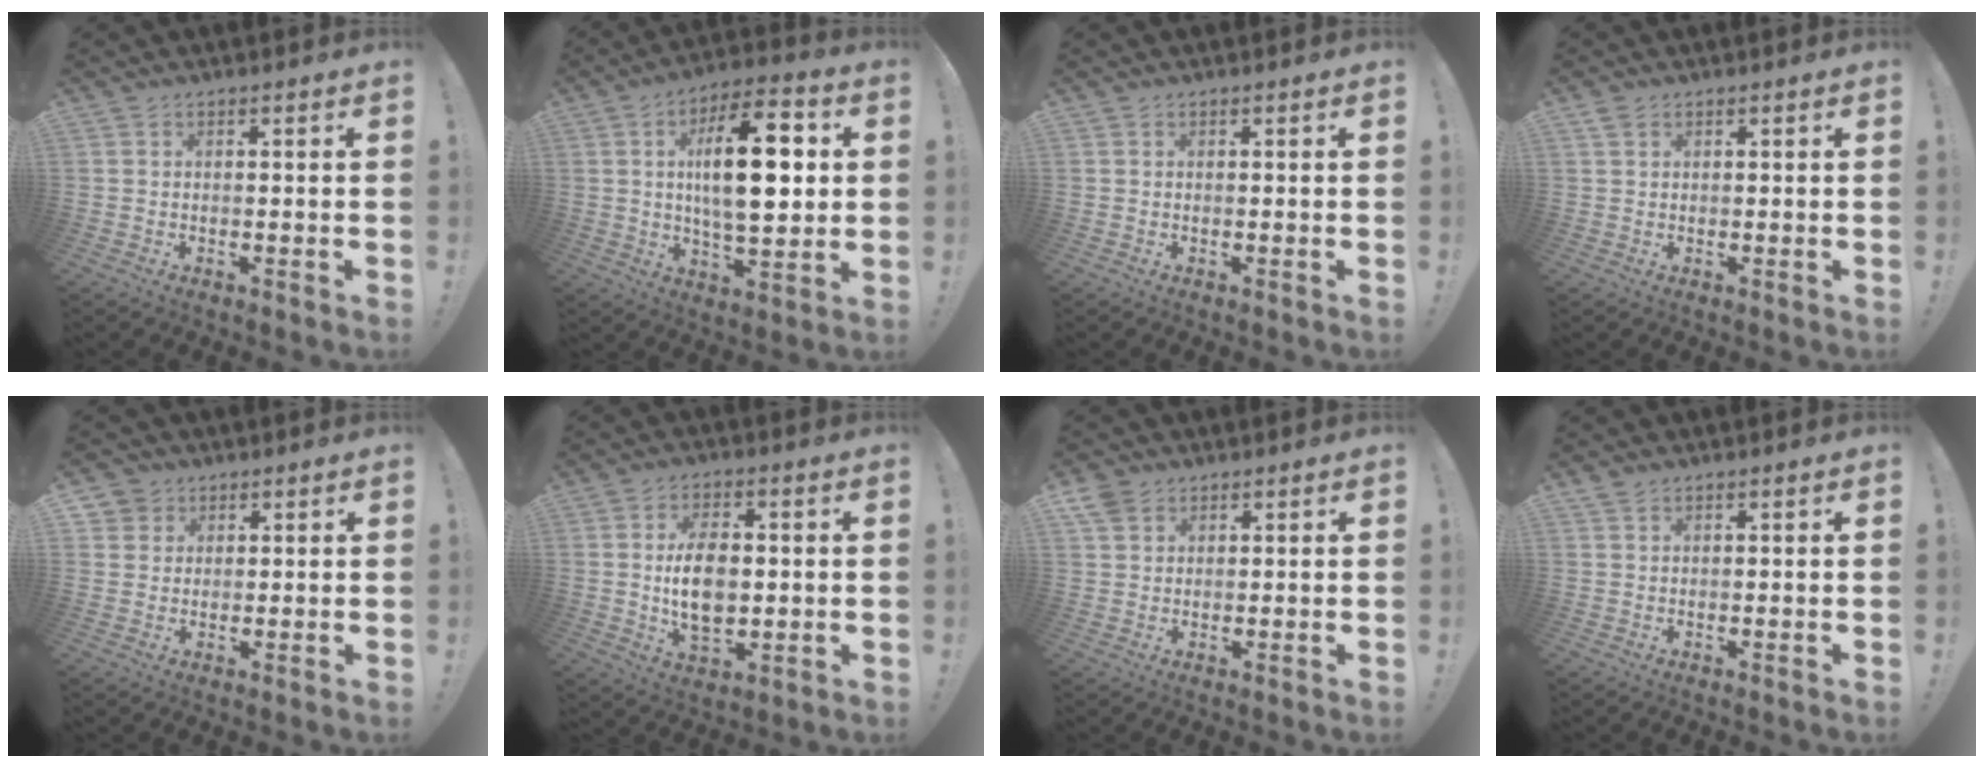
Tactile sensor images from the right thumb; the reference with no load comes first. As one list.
[{"total": 20.7, "force": [3.1, 9.2, 18.3], "torque": [-0.289, -0.001, 0.039]}, {"total": 0.0}, {"total": 1.5, "force": [1.1, 0.9, 0.5], "torque": [-0.004, -0.003, 0.020]}, {"total": 4.0, "force": [2.0, 3.5, 0.3], "torque": [-0.003, -0.008, 0.038]}, {"total": 12.0, "force": [0.3, 7.4, 9.4], "torque": [-0.161, -0.007, 0.001]}, {"total": 4.6, "force": [2.8, 3.2, 1.6], "torque": [-0.024, -0.010, 0.054]}, {"total": 1.4, "force": [1.1, 0.6, 0.4], "torque": [-0.001, -0.005, 0.021]}]